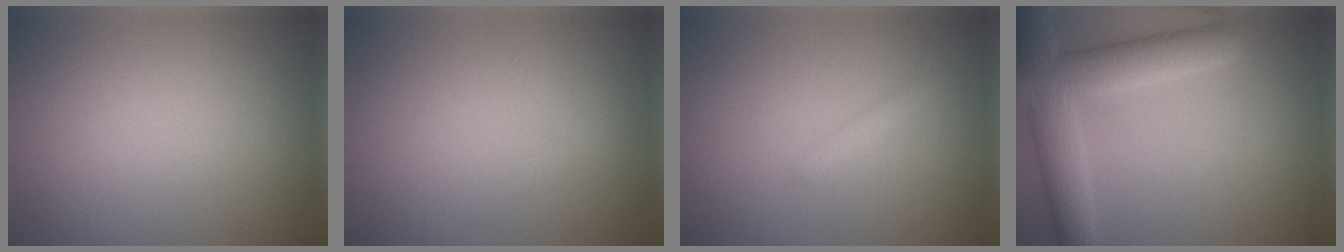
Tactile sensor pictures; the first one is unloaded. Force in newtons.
{"total": 0.6, "press": 0.6, "slide": 0.0}
{"total": 0.9, "press": 0.9, "slide": 0.0}
{"total": 6.5, "press": 6.4, "slide": 0.8}